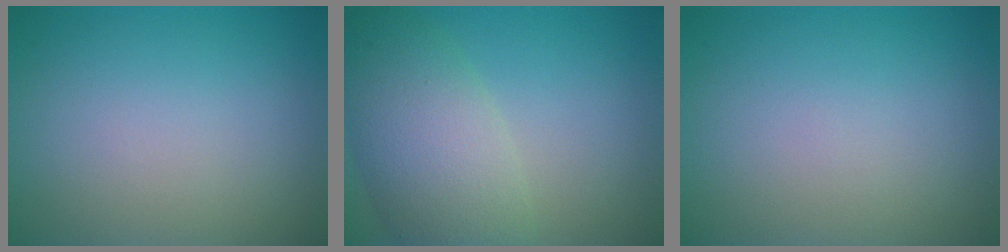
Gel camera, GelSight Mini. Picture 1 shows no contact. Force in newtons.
{"total": 7.0, "press": 7.0, "slide": 0.5}
{"total": 0.0}